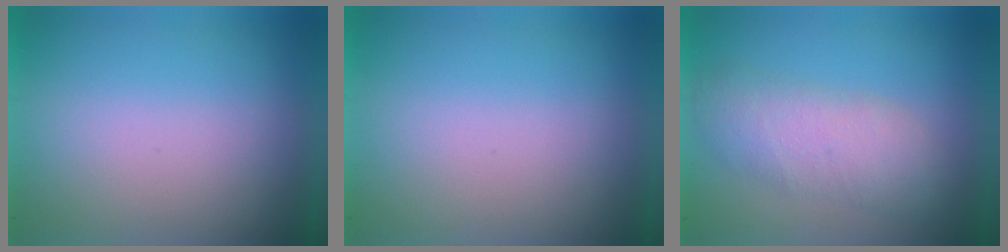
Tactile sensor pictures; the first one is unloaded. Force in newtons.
{"total": 0.0}
{"total": 3.3}